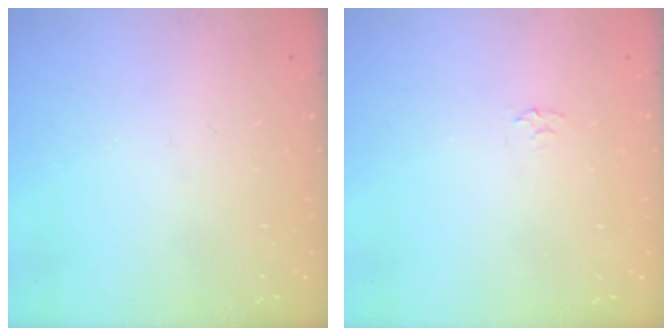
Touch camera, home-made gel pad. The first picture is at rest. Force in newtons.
{"total": 2.3, "press": 2.3, "slide": 0.4}